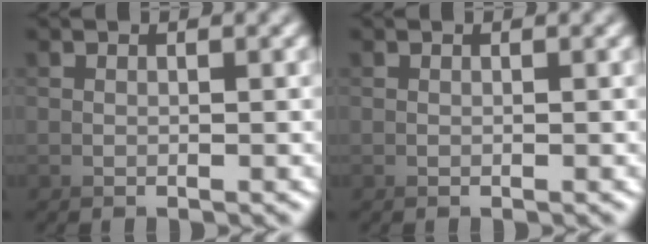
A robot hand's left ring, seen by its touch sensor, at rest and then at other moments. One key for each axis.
{"total": 0.0}